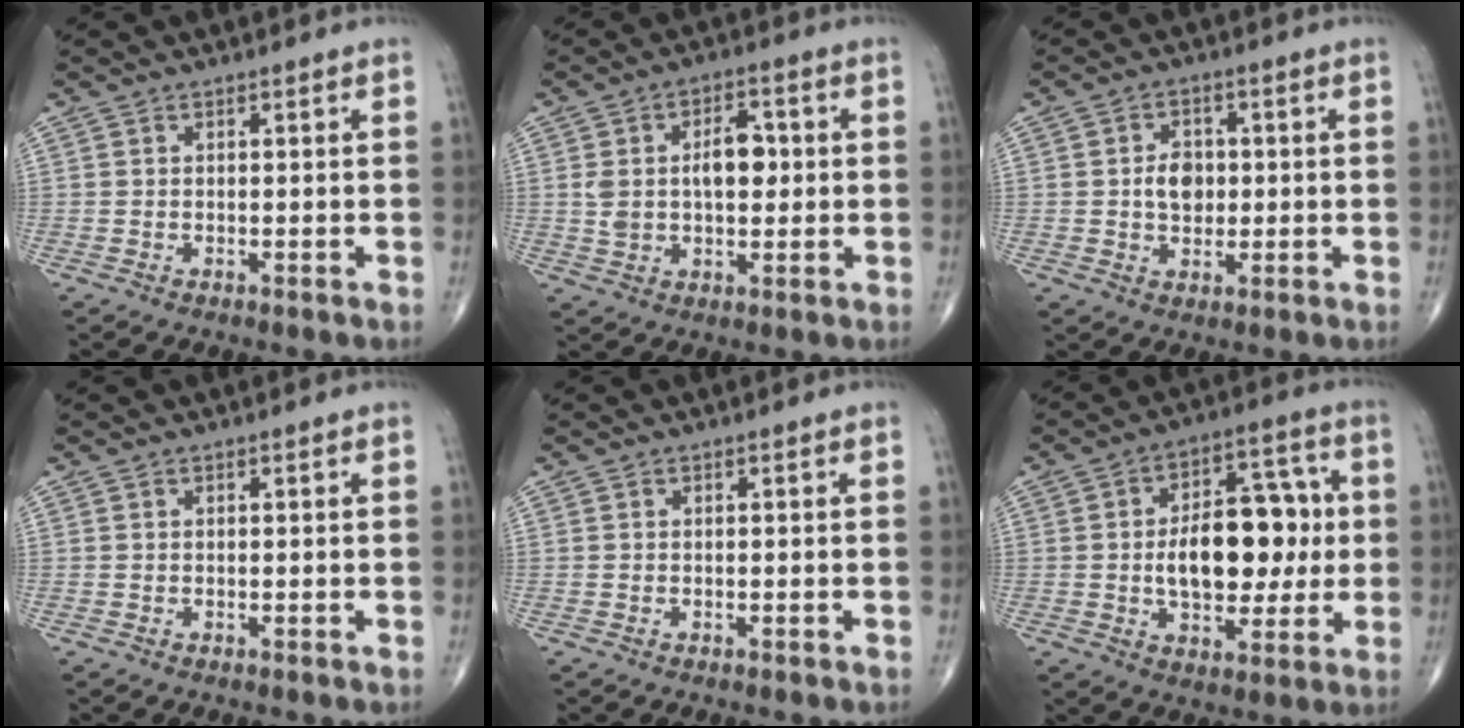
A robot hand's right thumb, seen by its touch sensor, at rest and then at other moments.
{"total": 9.3, "force": [1.1, 5.3, 7.5], "torque": [-0.111, 0.013, 0.021]}
{"total": 5.5, "force": [0.1, 4.1, 3.7], "torque": [-0.040, 0.004, 0.001]}
{"total": 0.0}
{"total": 0.0}
{"total": 17.0, "force": [0.0, 9.8, 13.8], "torque": [-0.169, 0.024, 0.002]}